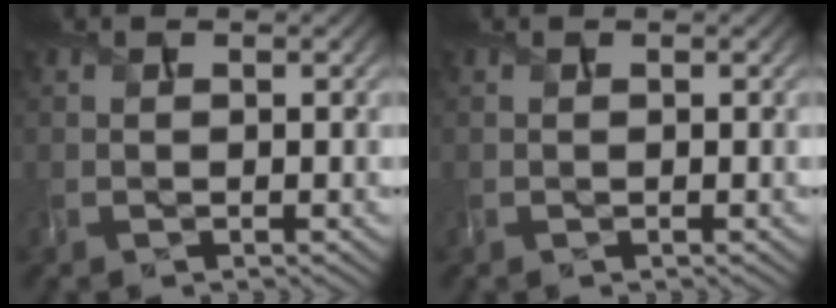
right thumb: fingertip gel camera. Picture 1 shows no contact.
{"total": 0.0}